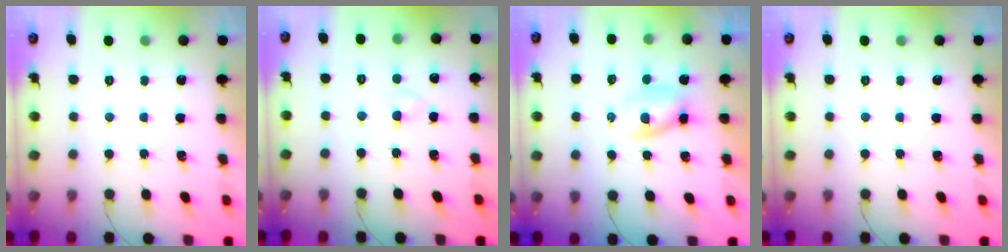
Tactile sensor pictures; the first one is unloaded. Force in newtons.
{"total": 2.1, "press": 1.9, "slide": 0.9}
{"total": 2.8, "press": 2.5, "slide": 1.2}
{"total": 0.0}